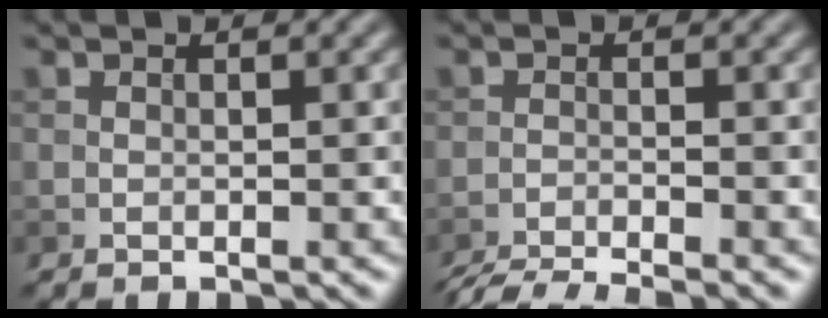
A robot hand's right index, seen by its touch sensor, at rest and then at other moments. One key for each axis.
{"total": 6.3, "fx": -5.9, "fy": 0.8, "fz": 2.1, "tx": -0.041, "ty": -0.018, "tz": -0.099}